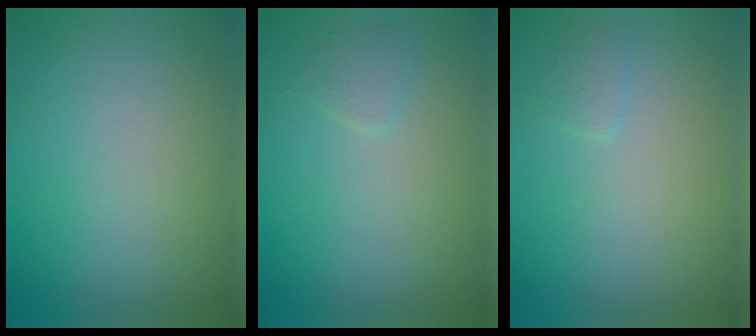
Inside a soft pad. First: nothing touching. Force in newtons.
{"total": 0.9, "press": 0.9, "slide": 0.1}
{"total": 0.7, "press": 0.7, "slide": 0.1}